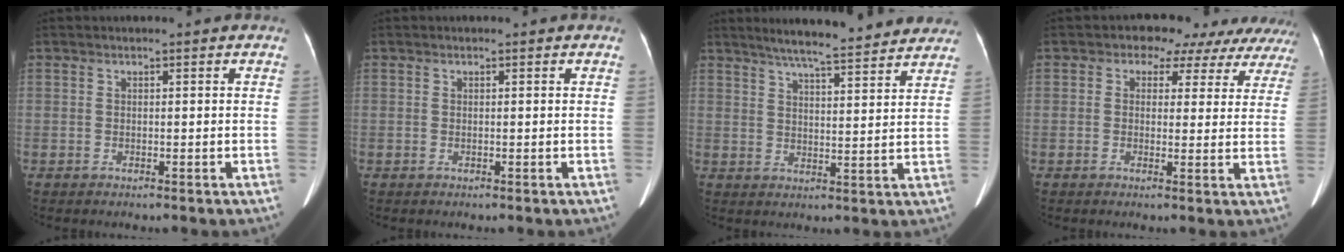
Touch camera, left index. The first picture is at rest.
{"total": 0.0}
{"total": 14.8, "force": [13.1, 1.2, 6.9], "torque": [-0.101, 0.016, 0.173]}
{"total": 9.7, "force": [7.5, 5.6, 2.4], "torque": [0.001, 0.016, 0.061]}